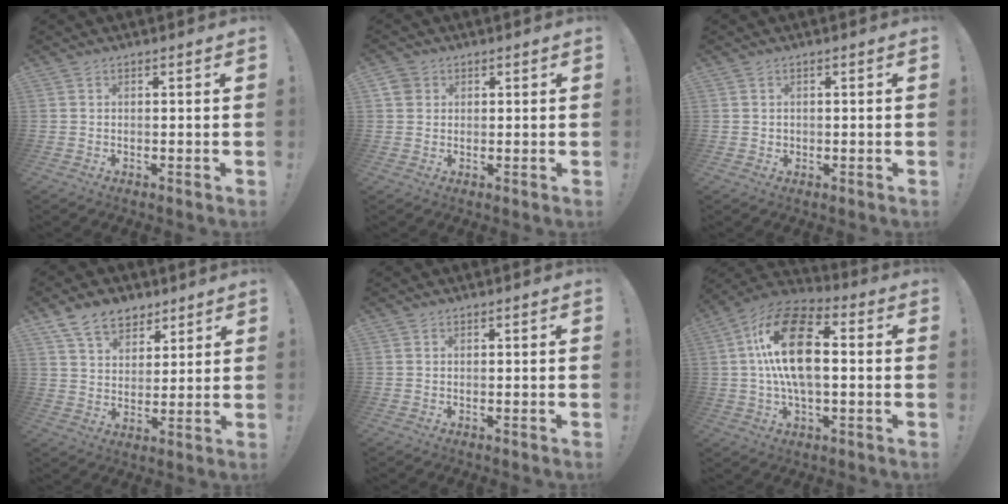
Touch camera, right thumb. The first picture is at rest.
{"total": 3.2, "force": [1.4, 2.7, 0.9], "torque": [-0.017, 0.001, 0.028]}
{"total": 1.1, "force": [0.2, 1.0, 0.2], "torque": [0.003, 0.000, 0.002]}
{"total": 10.7, "force": [7.0, 7.0, 4.0], "torque": [-0.069, -0.035, 0.137]}
{"total": 0.0}
{"total": 19.5, "force": [1.9, 10.4, 16.4], "torque": [-0.301, 0.008, 0.028]}